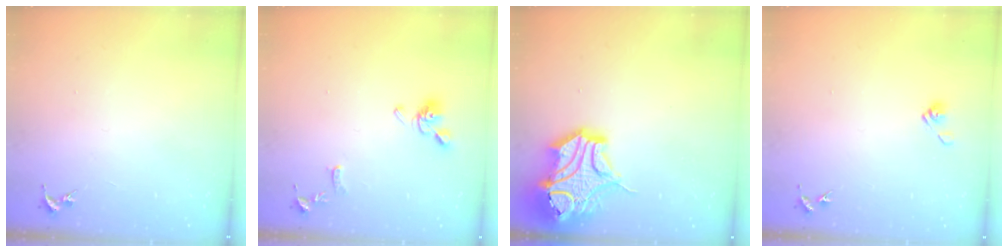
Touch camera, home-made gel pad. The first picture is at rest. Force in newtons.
{"total": 10.1, "press": 10.1, "slide": 1.2}
{"total": 19.2, "press": 19.0, "slide": 3.0}
{"total": 4.7, "press": 4.2, "slide": 2.2}